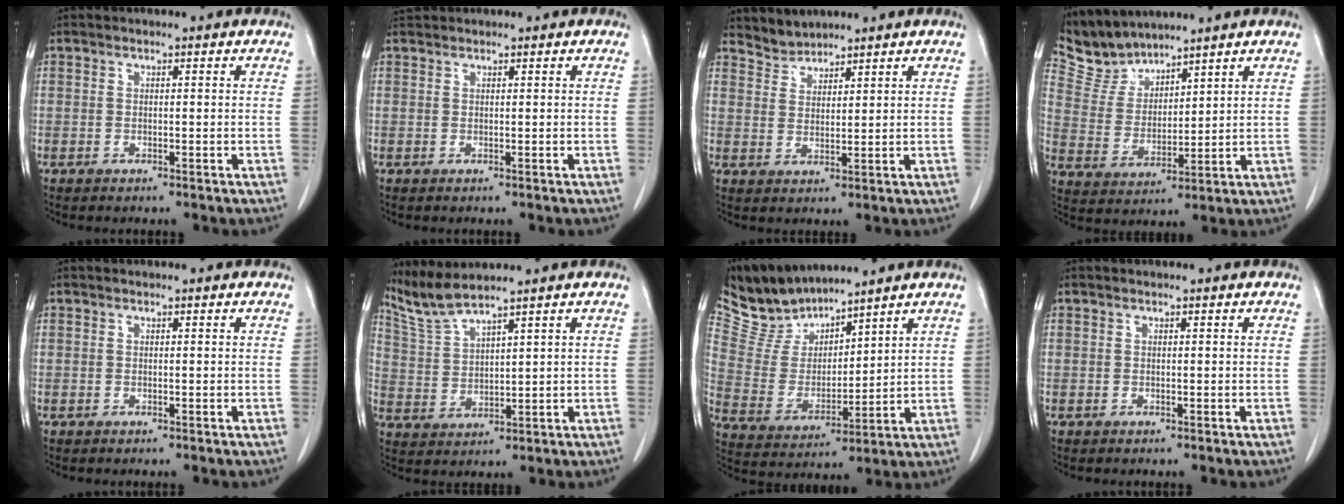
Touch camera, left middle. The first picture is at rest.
{"total": 0.9, "force": [0.9, 0.0, -0.1], "torque": [-0.012, 0.009, 0.023]}
{"total": 3.1, "force": [2.9, 0.6, -0.7], "torque": [0.013, 0.005, 0.062]}
{"total": 6.8, "force": [6.7, 1.4, -0.1], "torque": [-0.012, 0.006, 0.151]}
{"total": 0.0}
{"total": 5.6, "force": [5.3, -0.9, 1.6], "torque": [-0.047, -0.004, 0.120]}
{"total": 9.5, "force": [9.2, 1.8, 1.3], "torque": [-0.045, 0.005, 0.203]}
{"total": 0.0}